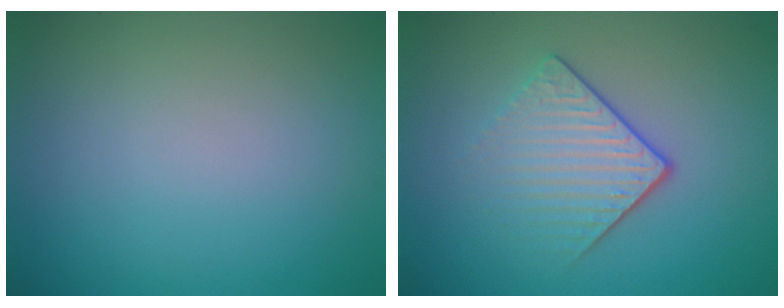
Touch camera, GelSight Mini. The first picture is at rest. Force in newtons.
{"total": 3.9, "press": 2.8, "slide": 2.7}